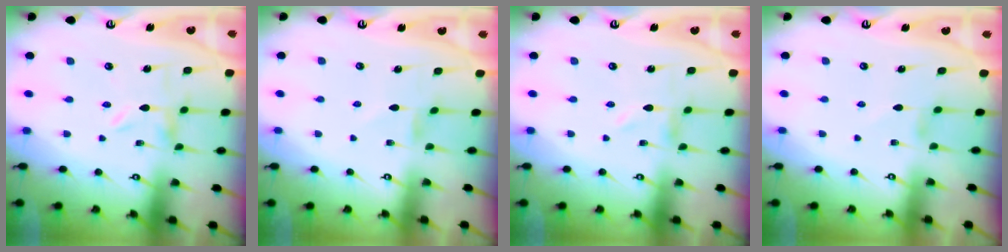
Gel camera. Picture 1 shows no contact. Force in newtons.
{"total": 1.2, "press": 1.2, "slide": 0.4}
{"total": 0.0}
{"total": 1.2, "press": 1.1, "slide": 0.4}